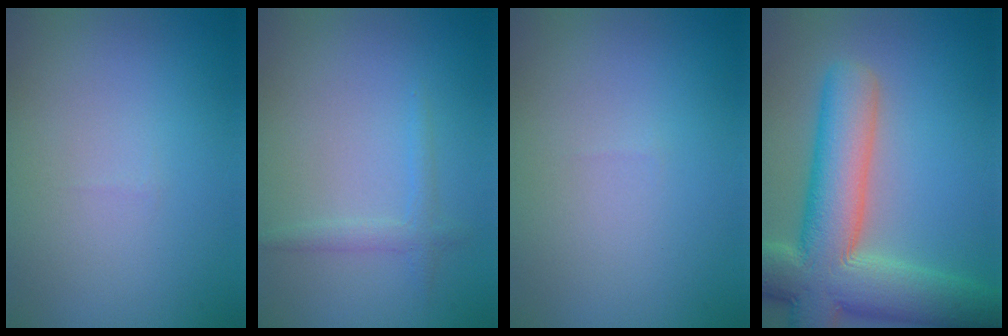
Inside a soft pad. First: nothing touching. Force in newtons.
{"total": 1.3, "press": 1.3, "slide": 0.0}
{"total": 0.0}
{"total": 11.8, "press": 11.8, "slide": 0.9}